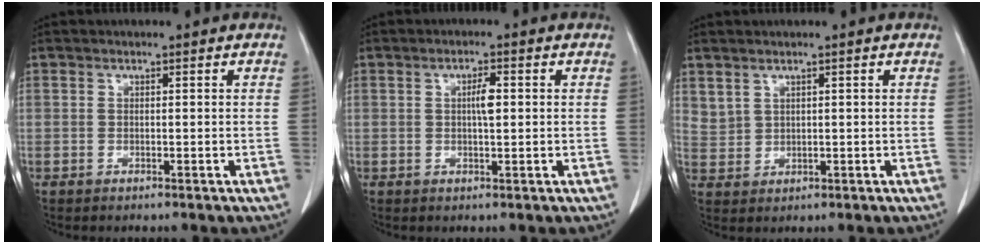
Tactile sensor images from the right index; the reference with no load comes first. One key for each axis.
{"total": 2.7, "fx": 0.4, "fy": 0.6, "fz": 2.6, "tx": -0.046, "ty": 0.002, "tz": 0.007}
{"total": 2.3, "fx": 1.9, "fy": 1.1, "fz": 0.6, "tx": -0.013, "ty": -0.002, "tz": 0.047}